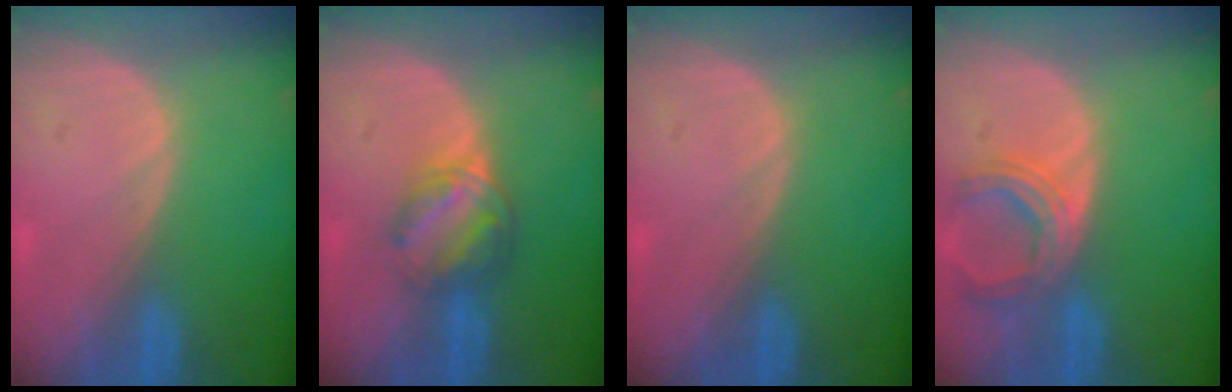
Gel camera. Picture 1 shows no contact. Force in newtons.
{"total": 6.3, "press": 5.4, "slide": 3.2}
{"total": 0.0}
{"total": 5.8, "press": 5.8, "slide": 0.9}